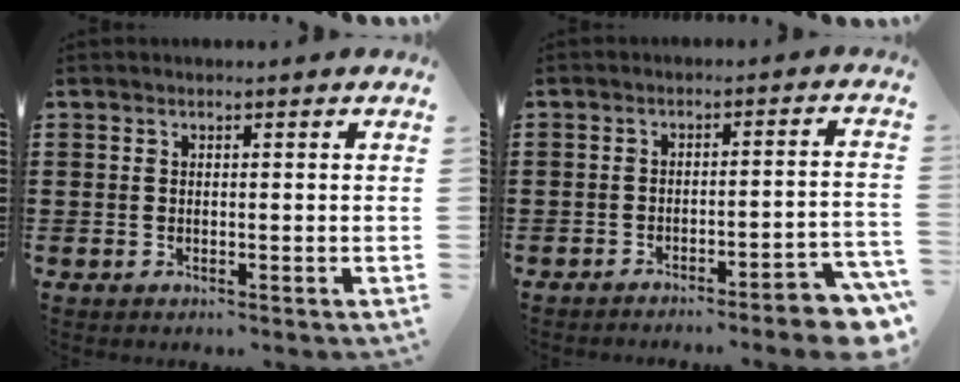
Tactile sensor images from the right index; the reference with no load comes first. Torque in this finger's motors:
{"motor_torque": [1.11, -1.03, 0.84, 0.03]}